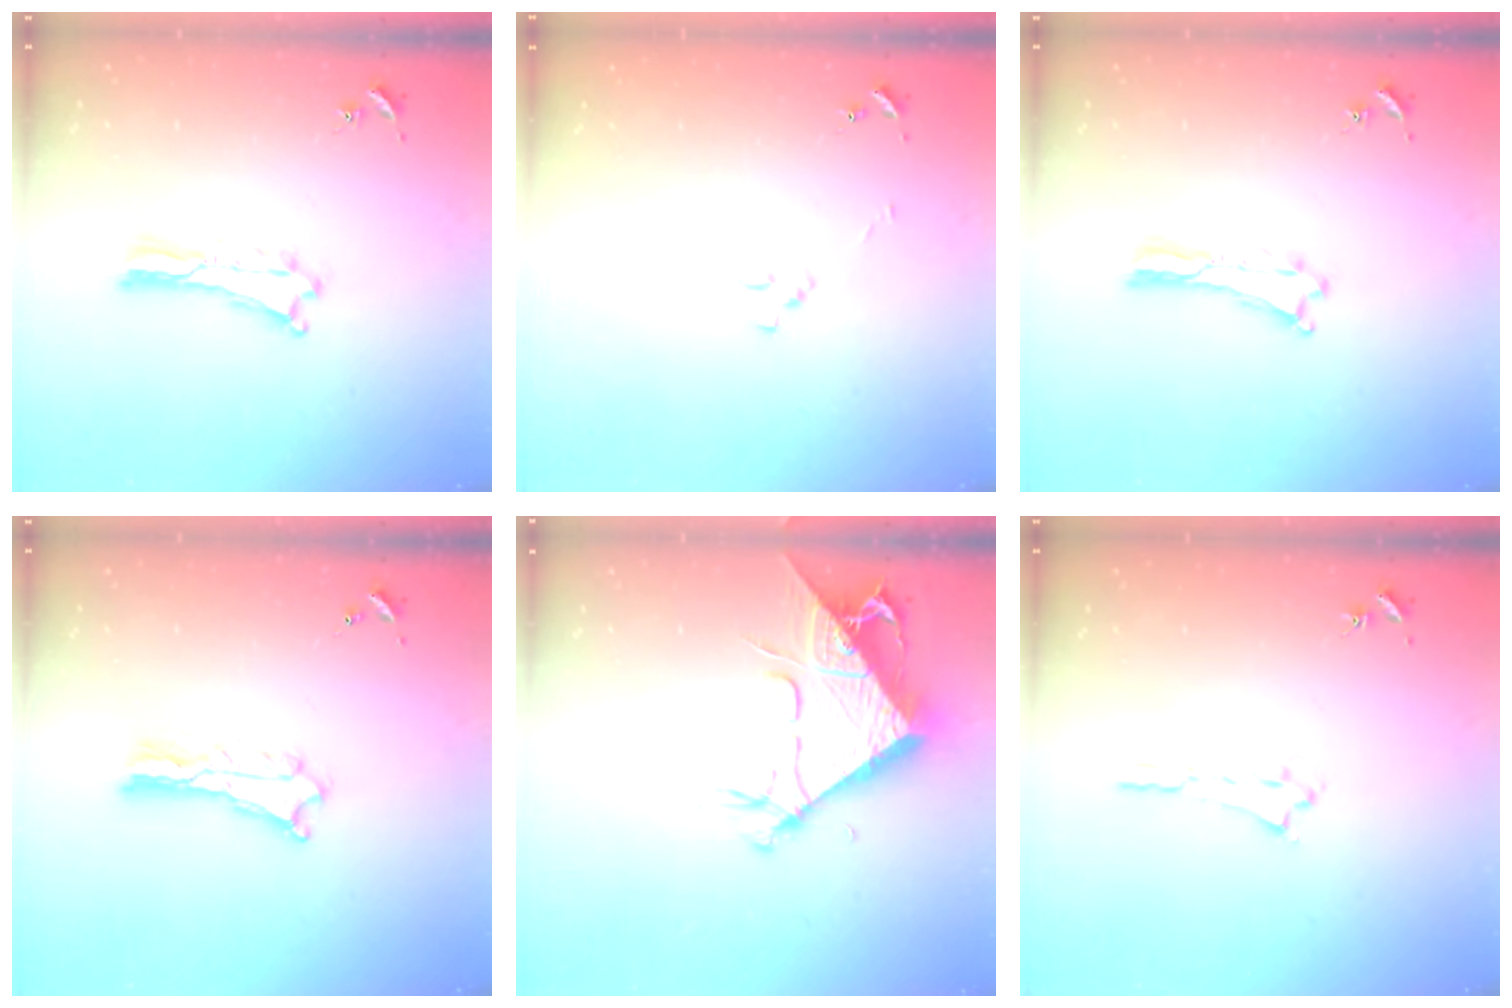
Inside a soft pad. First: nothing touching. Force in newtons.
{"total": 2.5, "press": 2.5, "slide": 0.3}
{"total": 0.0}
{"total": 2.4, "press": 2.4, "slide": 0.2}
{"total": 9.7, "press": 9.7, "slide": 1.3}
{"total": 1.2, "press": 1.2, "slide": 0.3}